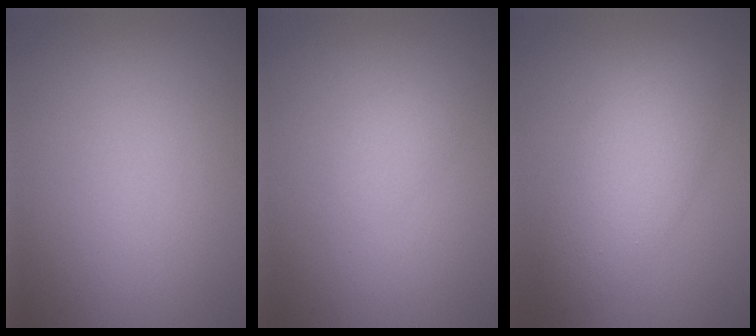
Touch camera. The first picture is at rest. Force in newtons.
{"total": 1.2, "press": 1.2, "slide": 0.1}
{"total": 5.6, "press": 5.6, "slide": 0.1}